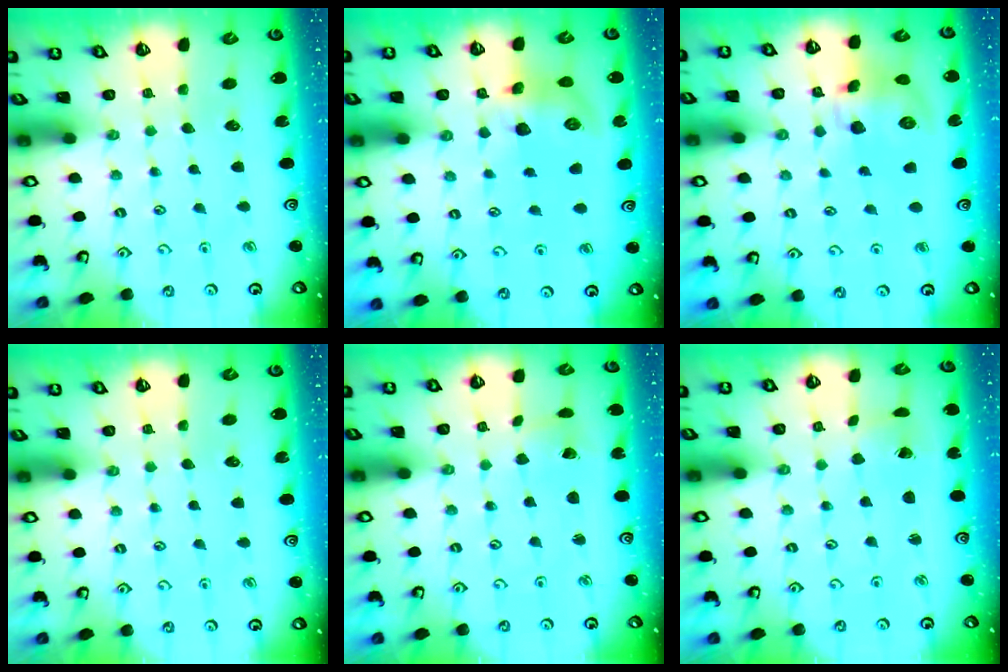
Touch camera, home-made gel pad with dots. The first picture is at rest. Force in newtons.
{"total": 9.0, "press": 8.9, "slide": 1.0}
{"total": 11.7, "press": 11.5, "slide": 2.0}
{"total": 0.0}
{"total": 2.3, "press": 2.3, "slide": 0.2}
{"total": 1.7, "press": 1.7, "slide": 0.1}